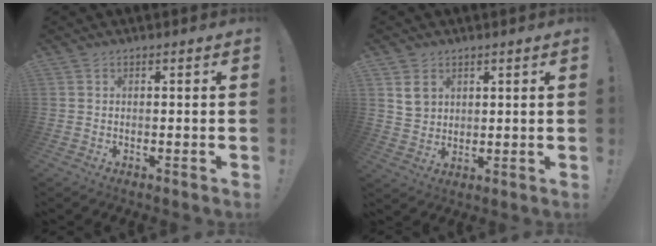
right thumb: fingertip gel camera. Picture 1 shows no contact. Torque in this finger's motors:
{"motor_torque": [0.25, -0.17, 0.05, 0.55, 0.05]}